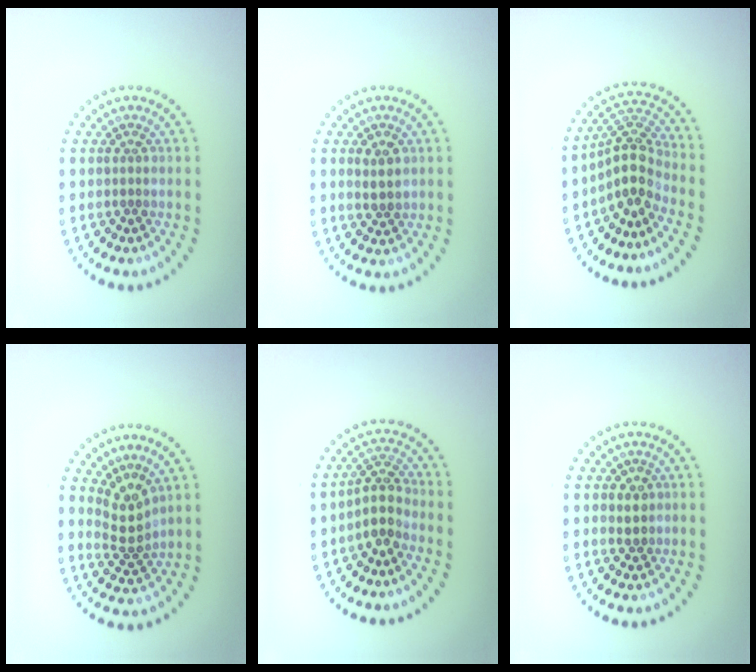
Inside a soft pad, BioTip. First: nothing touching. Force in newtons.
{"total": 1.5, "press": 1.5, "slide": 0.2}
{"total": 4.0, "press": 3.0, "slide": 2.6}
{"total": 2.9, "press": 2.2, "slide": 2.0}
{"total": 2.7, "press": 2.3, "slide": 1.5}
{"total": 1.0, "press": 0.9, "slide": 0.5}